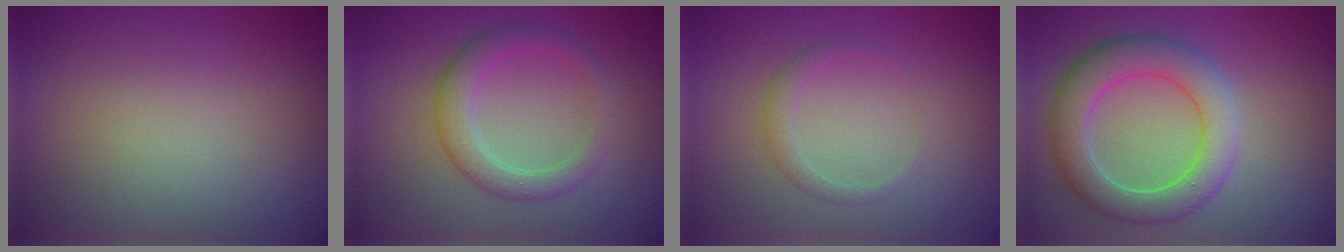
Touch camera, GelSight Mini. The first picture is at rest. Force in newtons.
{"total": 3.3, "press": 3.2, "slide": 0.3}
{"total": 1.4, "press": 1.4, "slide": 0.1}
{"total": 5.7, "press": 5.7, "slide": 0.5}